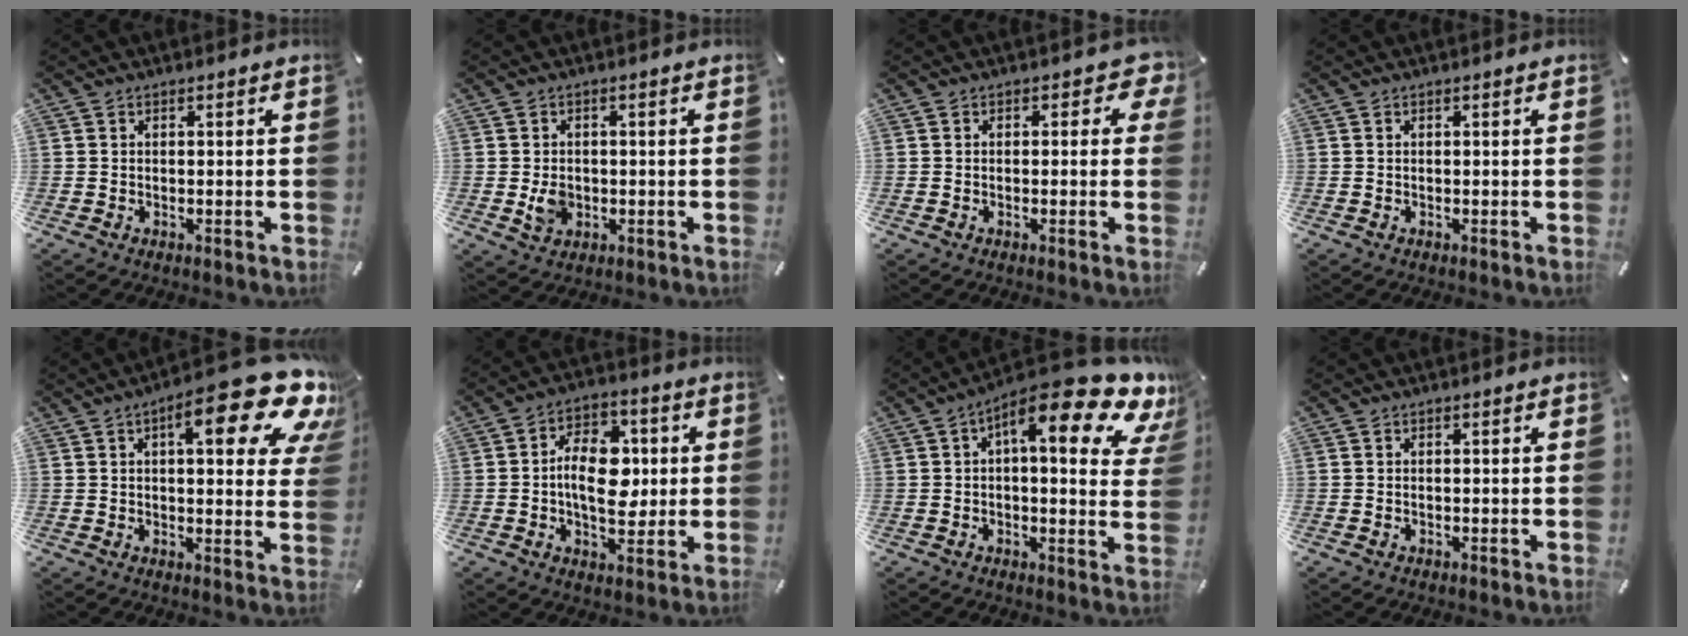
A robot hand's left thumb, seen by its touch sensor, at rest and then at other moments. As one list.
[{"total": 4.4, "force": [-0.6, 3.6, 2.5], "torque": [-0.032, -0.002, -0.011]}, {"total": 4.0, "force": [0.9, 2.5, 3.0], "torque": [-0.028, -0.003, 0.009]}, {"total": 0.0}, {"total": 20.0, "force": [10.5, 6.0, 16.0], "torque": [-0.222, -0.063, 0.159]}, {"total": 13.7, "force": [0.0, 8.8, 10.5], "torque": [-0.168, 0.005, -0.001]}, {"total": 17.3, "force": [9.5, 4.9, 13.6], "torque": [-0.195, -0.073, 0.147]}, {"total": 0.0}]